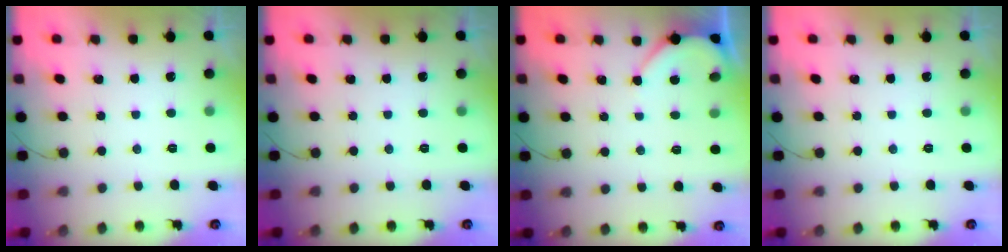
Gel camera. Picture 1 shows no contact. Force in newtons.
{"total": 0.0}
{"total": 3.2, "press": 3.2, "slide": 0.4}
{"total": 0.0}